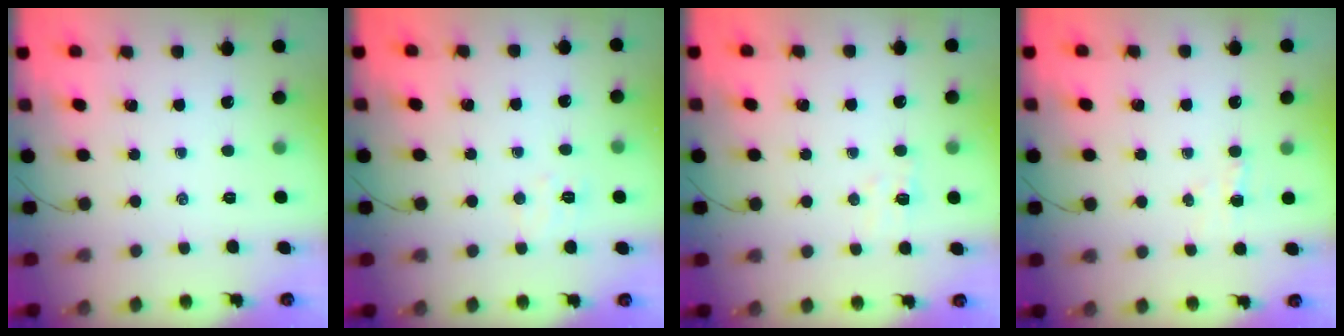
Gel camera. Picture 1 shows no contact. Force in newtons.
{"total": 3.9, "press": 3.8, "slide": 1.0}
{"total": 5.3, "press": 5.1, "slide": 1.1}
{"total": 3.5, "press": 3.4, "slide": 0.8}